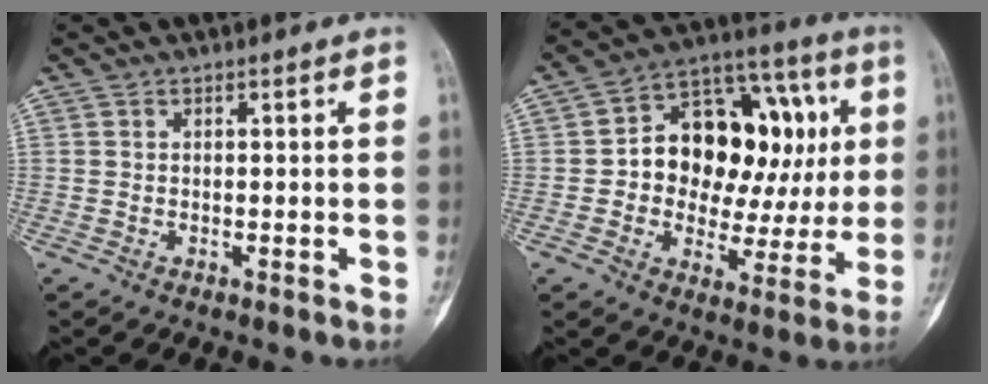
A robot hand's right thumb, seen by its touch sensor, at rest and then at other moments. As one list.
[{"total": 21.7, "force": [3.0, 14.0, 16.3], "torque": [-0.183, 0.035, 0.046]}]